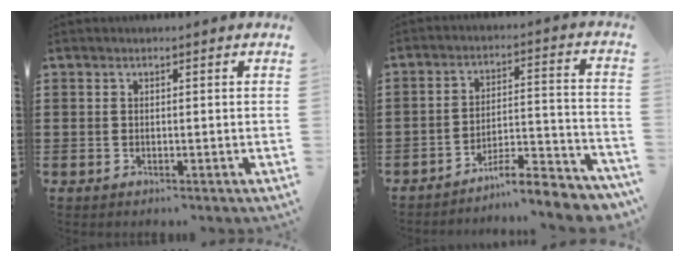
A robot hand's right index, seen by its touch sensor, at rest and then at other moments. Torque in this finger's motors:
{"motor_torque": [1.33, 0.80, 0.18, 0.02]}